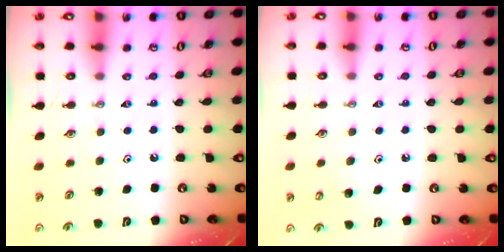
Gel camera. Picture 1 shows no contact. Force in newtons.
{"total": 5.3, "press": 5.2, "slide": 0.8}